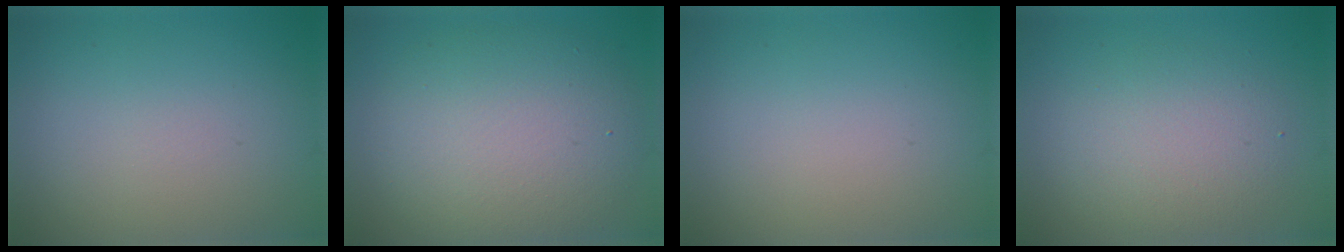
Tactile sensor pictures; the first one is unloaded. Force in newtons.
{"total": 8.2, "press": 8.2, "slide": 0.8}
{"total": 0.0}
{"total": 4.0, "press": 4.0, "slide": 0.0}